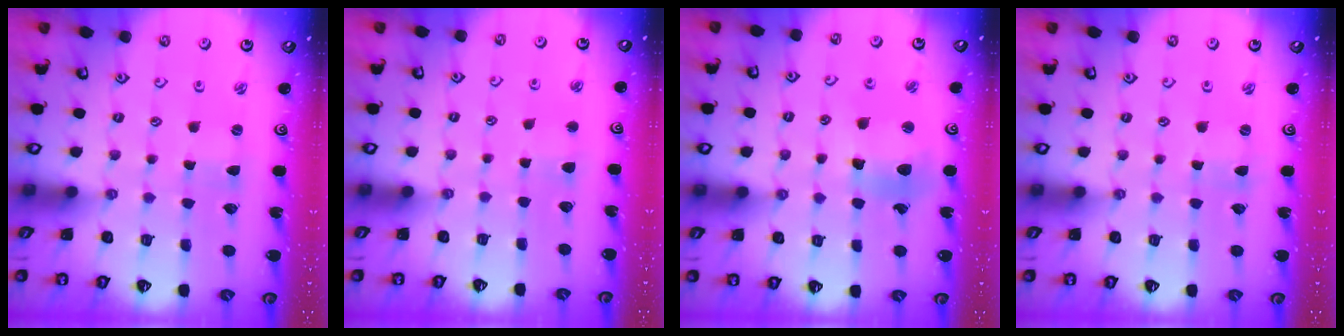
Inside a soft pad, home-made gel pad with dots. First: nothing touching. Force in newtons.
{"total": 2.4, "press": 2.4, "slide": 0.5}
{"total": 11.0, "press": 10.7, "slide": 2.4}
{"total": 0.0}